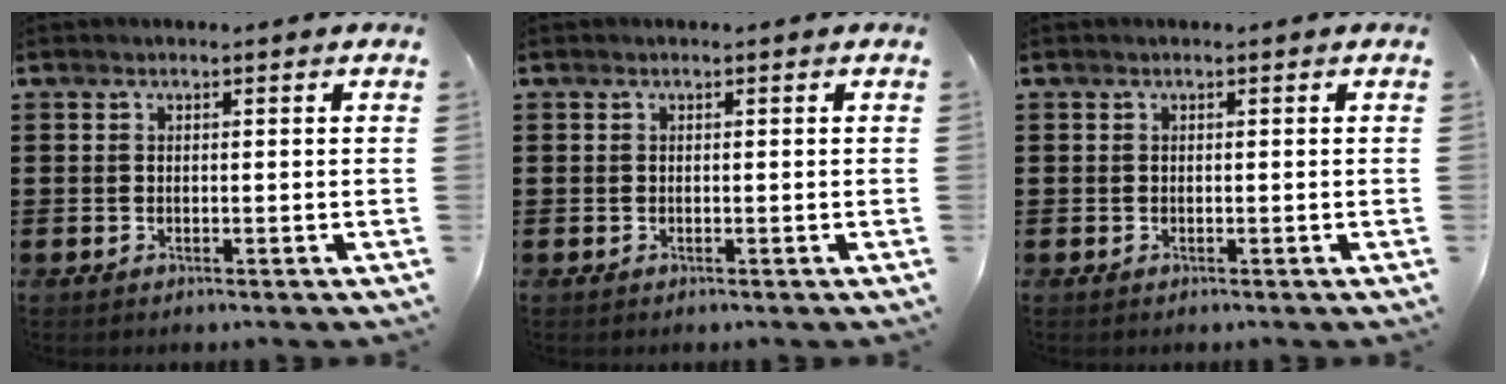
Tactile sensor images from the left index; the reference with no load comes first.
{"total": 0.0}
{"total": 0.0}